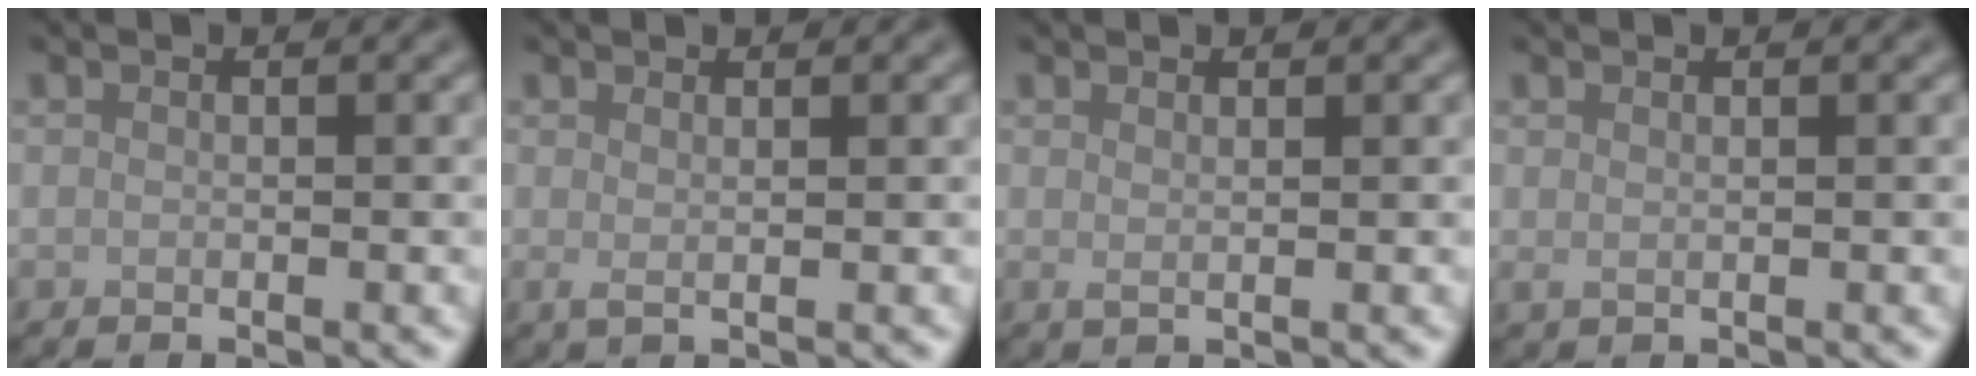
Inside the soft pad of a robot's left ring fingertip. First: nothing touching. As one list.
[{"total": 1.1, "force": [0.4, 0.4, 1.0], "torque": [-0.014, -0.003, 0.006]}, {"total": 0.9, "force": [0.6, 0.3, 0.7], "torque": [-0.010, -0.002, 0.009]}, {"total": 0.8, "force": [0.5, 0.3, 0.5], "torque": [-0.011, 0.000, 0.009]}]